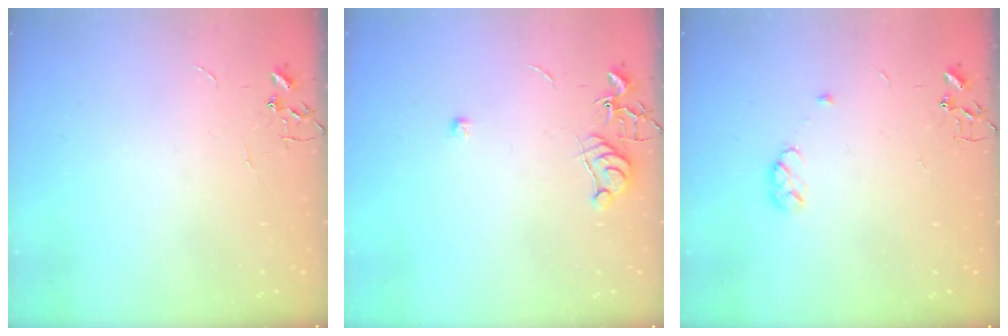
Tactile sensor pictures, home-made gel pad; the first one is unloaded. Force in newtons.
{"total": 6.6, "press": 6.6, "slide": 0.7}
{"total": 4.6, "press": 4.6, "slide": 0.7}